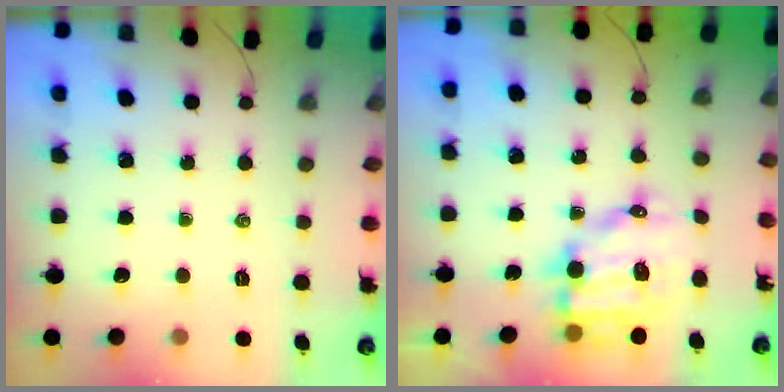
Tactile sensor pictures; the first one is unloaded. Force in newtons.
{"total": 12.1, "press": 11.8, "slide": 2.7}